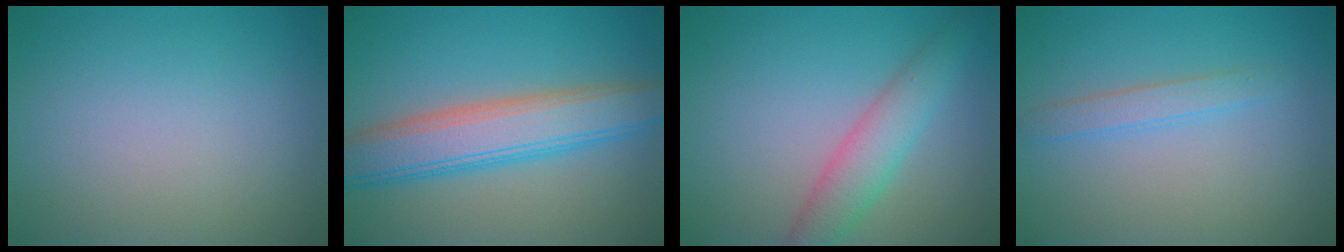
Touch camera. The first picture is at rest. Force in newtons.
{"total": 6.6, "press": 6.6, "slide": 0.4}
{"total": 3.7, "press": 3.7, "slide": 0.1}
{"total": 1.7, "press": 1.7, "slide": 0.0}